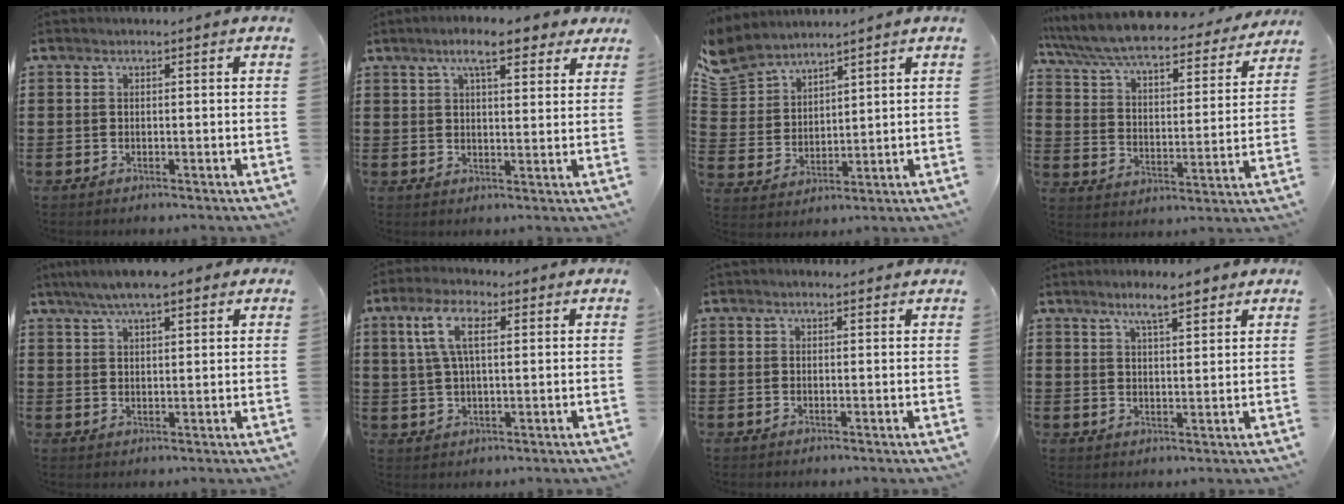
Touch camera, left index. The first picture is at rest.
{"total": 7.6, "force": [5.4, 2.0, 4.9], "torque": [-0.093, -0.001, 0.093]}
{"total": 6.0, "force": [5.3, 2.5, 0.9], "torque": [-0.048, -0.021, 0.097]}
{"total": 7.4, "force": [6.8, 0.6, 2.9], "torque": [-0.086, -0.046, 0.112]}
{"total": 5.7, "force": [4.2, 1.4, 3.6], "torque": [-0.078, 0.003, 0.075]}
{"total": 7.0, "force": [2.5, 2.9, 5.9], "torque": [-0.125, 0.012, 0.043]}
{"total": 0.9, "force": [0.8, 0.3, 0.3], "torque": [-0.008, 0.002, 0.015]}
{"total": 5.4, "force": [4.1, 1.0, 3.4], "torque": [-0.076, 0.001, 0.071]}